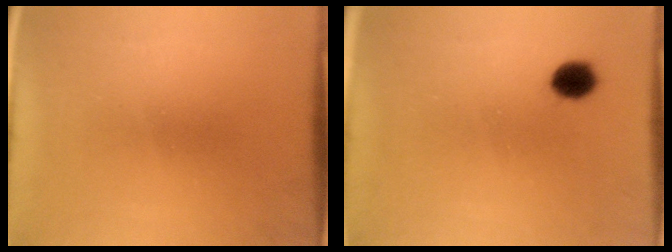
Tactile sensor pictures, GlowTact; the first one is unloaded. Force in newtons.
{"total": 4.5}